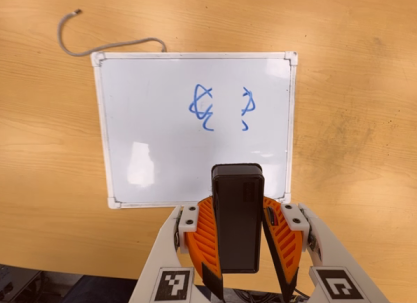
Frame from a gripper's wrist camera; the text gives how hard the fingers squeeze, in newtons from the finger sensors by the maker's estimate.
{"total": 8.8, "left": 8.2, "right": 9.5}